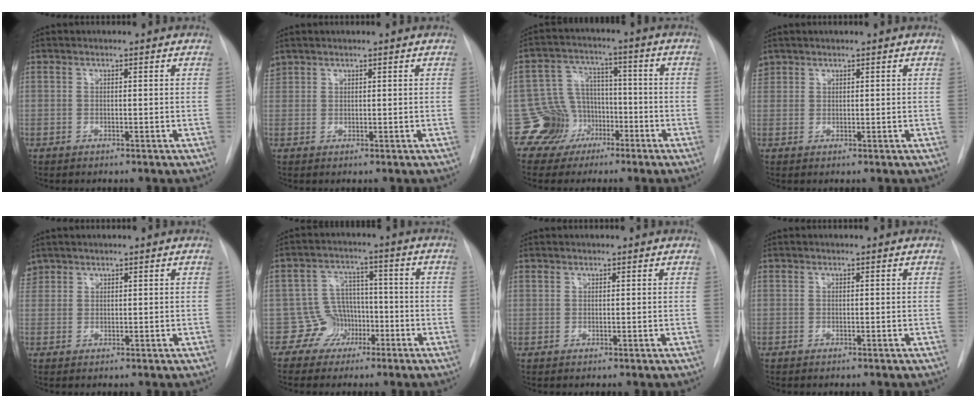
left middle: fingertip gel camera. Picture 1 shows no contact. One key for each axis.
{"total": 1.8, "fx": 1.5, "fy": 1.0, "fz": 0.1, "tx": -0.005, "ty": 0.014, "tz": 0.033}
{"total": 8.3, "fx": -4.0, "fy": 7.2, "fz": 0.1, "tx": 0.005, "ty": 0.032, "tz": -0.065}
{"total": 2.2, "fx": 1.6, "fy": 1.5, "fz": 0.1, "tx": -0.005, "ty": 0.014, "tz": 0.032}
{"total": 2.5, "fx": 2.0, "fy": 1.5, "fz": 0.0, "tx": -0.001, "ty": 0.014, "tz": 0.041}
{"total": 5.7, "fx": -2.7, "fy": 5.0, "fz": -0.4, "tx": 0.022, "ty": 0.020, "tz": -0.043}
{"total": 0.5, "fx": 0.4, "fy": 0.3, "fz": 0.0, "tx": -0.001, "ty": -0.002, "tz": 0.005}
{"total": 0.0}